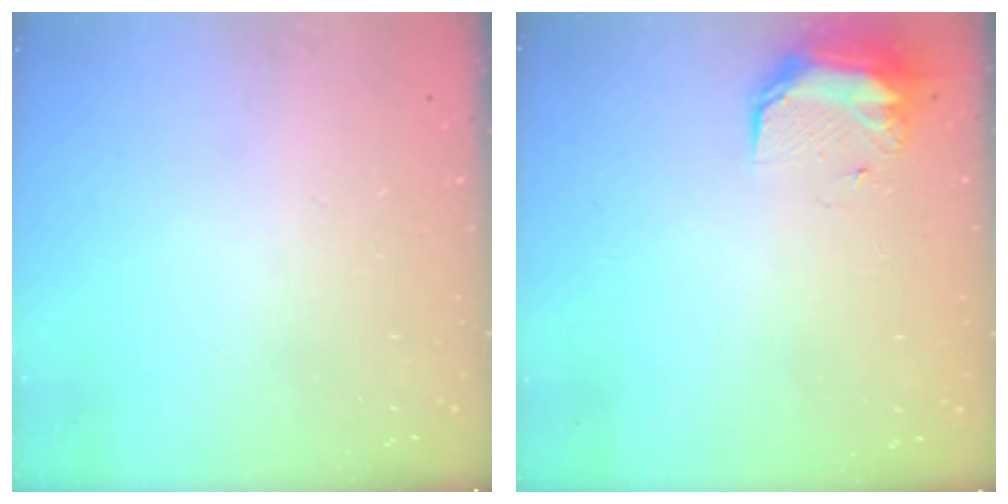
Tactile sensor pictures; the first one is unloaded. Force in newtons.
{"total": 9.1, "press": 9.0, "slide": 1.5}